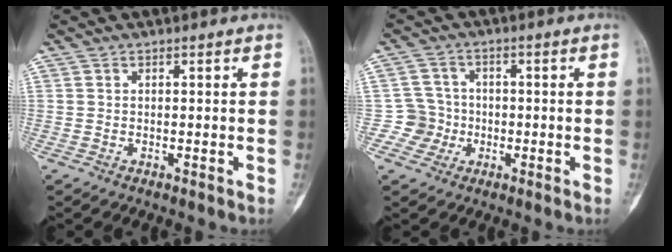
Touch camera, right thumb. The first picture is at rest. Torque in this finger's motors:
{"motor_torque": [0.11, -0.04, 0.21, -0.04, 0.02]}